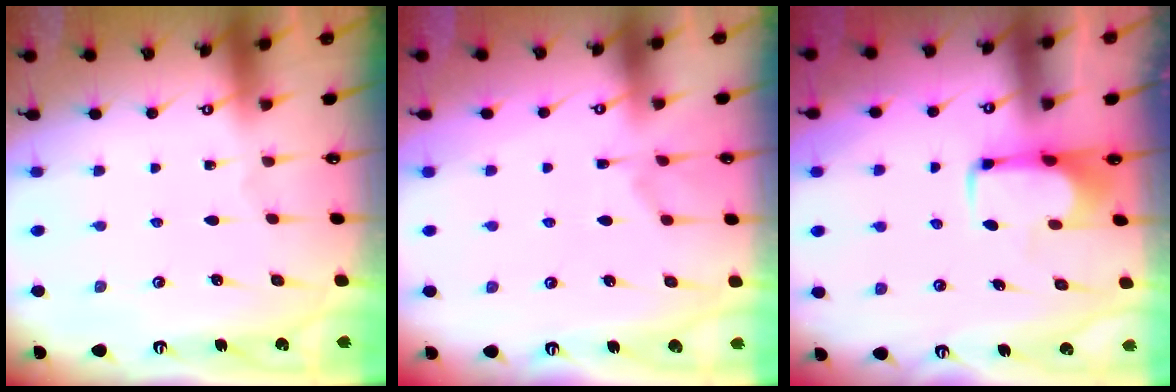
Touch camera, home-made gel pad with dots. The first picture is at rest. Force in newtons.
{"total": 2.2, "press": 1.8, "slide": 1.3}
{"total": 1.9, "press": 1.9, "slide": 0.4}